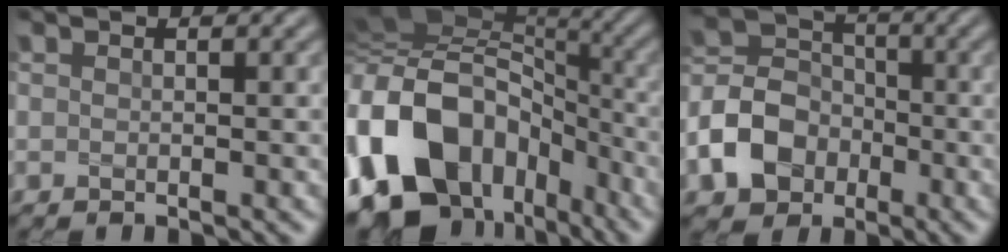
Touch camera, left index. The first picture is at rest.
{"total": 17.4, "force": [-6.3, 13.2, 9.4], "torque": [-0.213, 0.008, -0.118]}
{"total": 6.6, "force": [-2.7, 5.1, 3.2], "torque": [-0.070, 0.006, -0.064]}